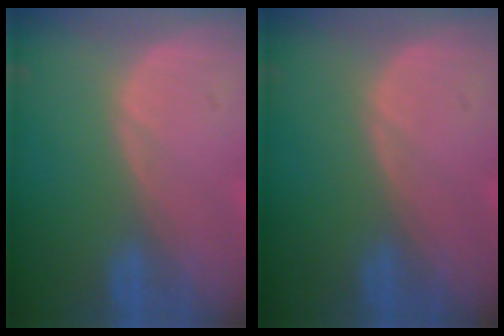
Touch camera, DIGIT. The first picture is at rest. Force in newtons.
{"total": 0.0}